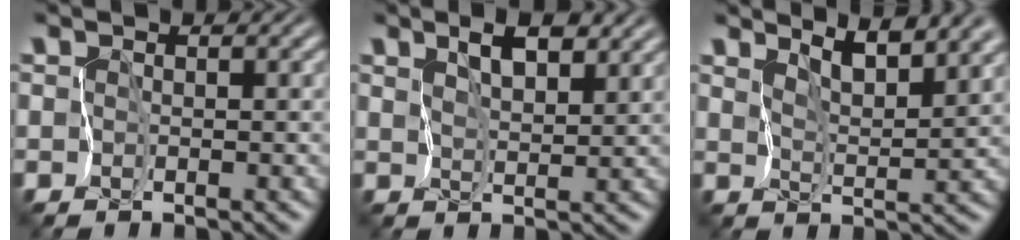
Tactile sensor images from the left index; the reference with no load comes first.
{"total": 3.7, "force": [2.6, 1.2, 2.4], "torque": [-0.043, 0.003, 0.049]}
{"total": 4.5, "force": [3.8, 0.6, 2.3], "torque": [-0.038, 0.003, 0.064]}